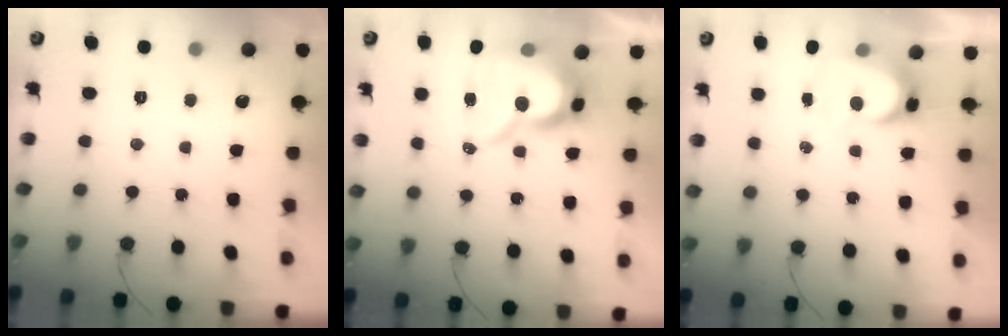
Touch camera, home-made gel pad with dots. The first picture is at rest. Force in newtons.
{"total": 14.7, "press": 14.7, "slide": 1.4}
{"total": 5.9, "press": 5.9, "slide": 0.5}